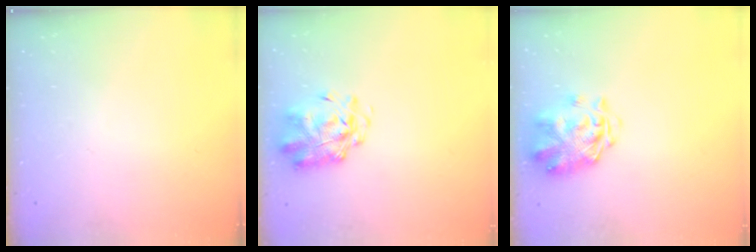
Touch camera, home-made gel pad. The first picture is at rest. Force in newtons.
{"total": 2.9, "press": 2.8, "slide": 0.7}
{"total": 3.2, "press": 2.8, "slide": 1.6}